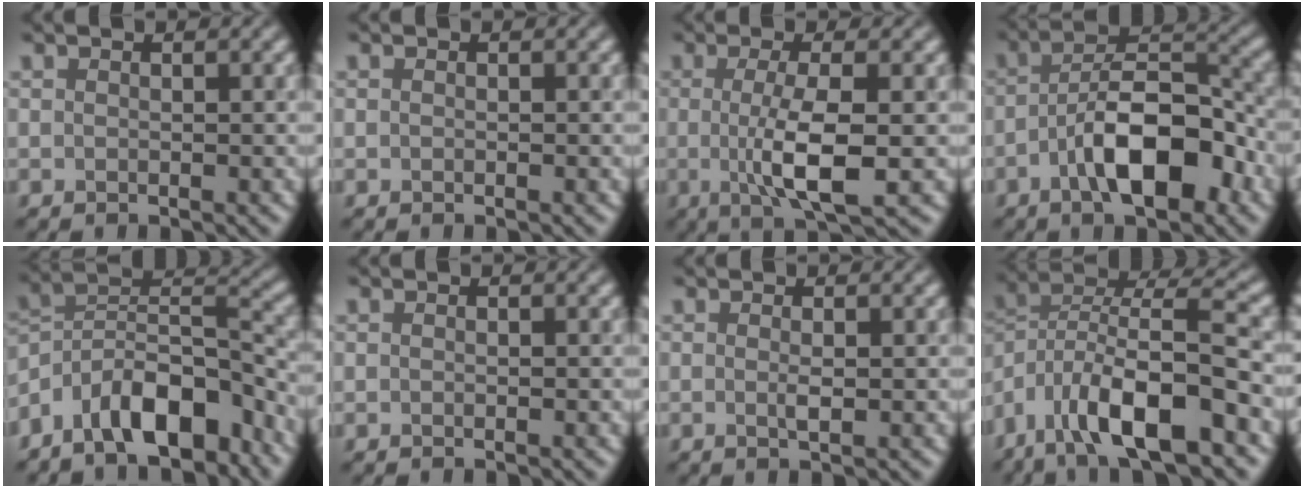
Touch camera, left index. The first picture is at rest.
{"total": 0.0}
{"total": 5.8, "force": [-0.6, 1.4, 5.6], "torque": [-0.100, -0.008, -0.009]}
{"total": 8.5, "force": [-3.4, 3.4, 7.0], "torque": [-0.107, 0.016, -0.059]}
{"total": 9.9, "force": [-6.1, 4.6, 6.3], "torque": [-0.090, 0.015, -0.122]}
{"total": 0.0}
{"total": 1.0, "force": [0.0, 0.2, 1.0], "torque": [-0.019, -0.002, -0.001]}
{"total": 11.3, "force": [-6.1, 3.3, 9.0], "torque": [-0.148, 0.009, -0.113]}